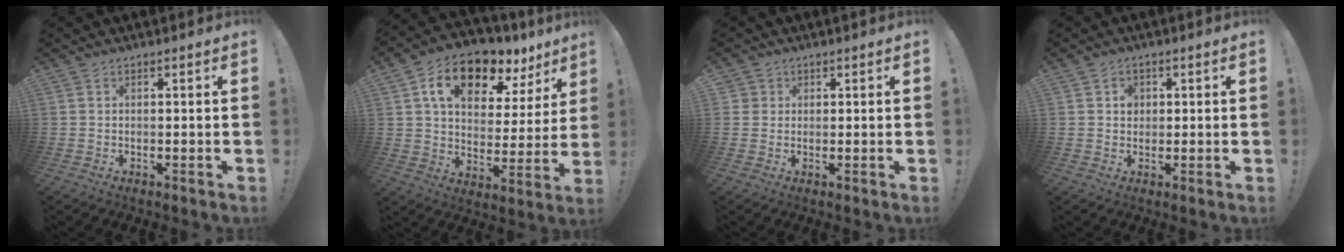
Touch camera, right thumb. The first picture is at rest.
{"total": 14.8, "force": [8.5, 8.3, 8.8], "torque": [-0.137, -0.045, 0.147]}
{"total": 2.1, "force": [0.8, 1.9, 0.4], "torque": [-0.009, -0.001, 0.014]}
{"total": 2.5, "force": [0.5, 2.2, 1.1], "torque": [0.001, -0.006, 0.004]}